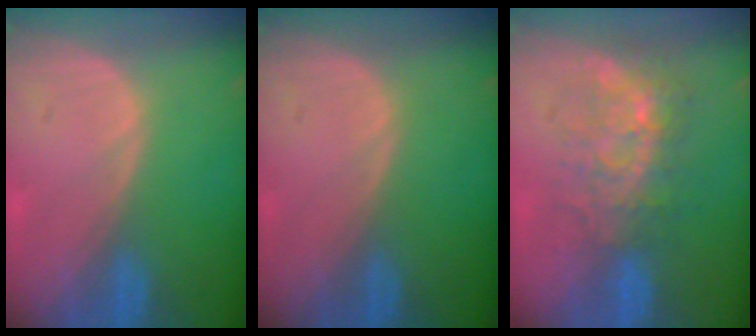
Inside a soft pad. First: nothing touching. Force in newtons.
{"total": 0.0}
{"total": 8.5, "press": 7.5, "slide": 4.1}